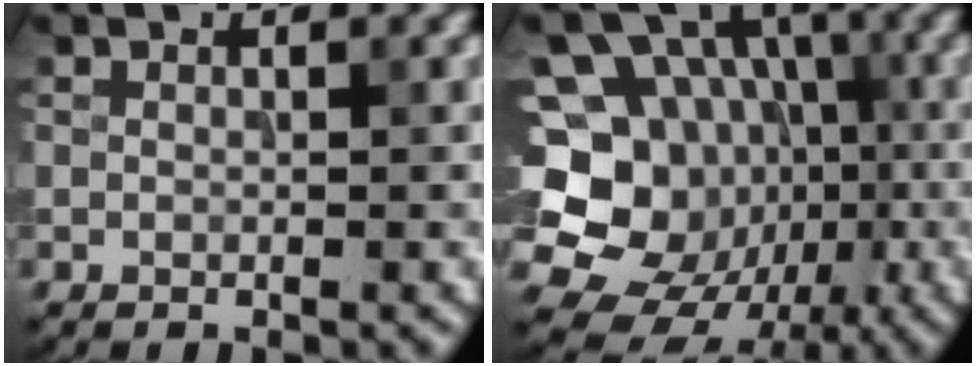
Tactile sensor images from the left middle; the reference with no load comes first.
{"total": 17.3, "force": [-3.2, 15.0, 8.0], "torque": [-0.159, 0.011, -0.050]}